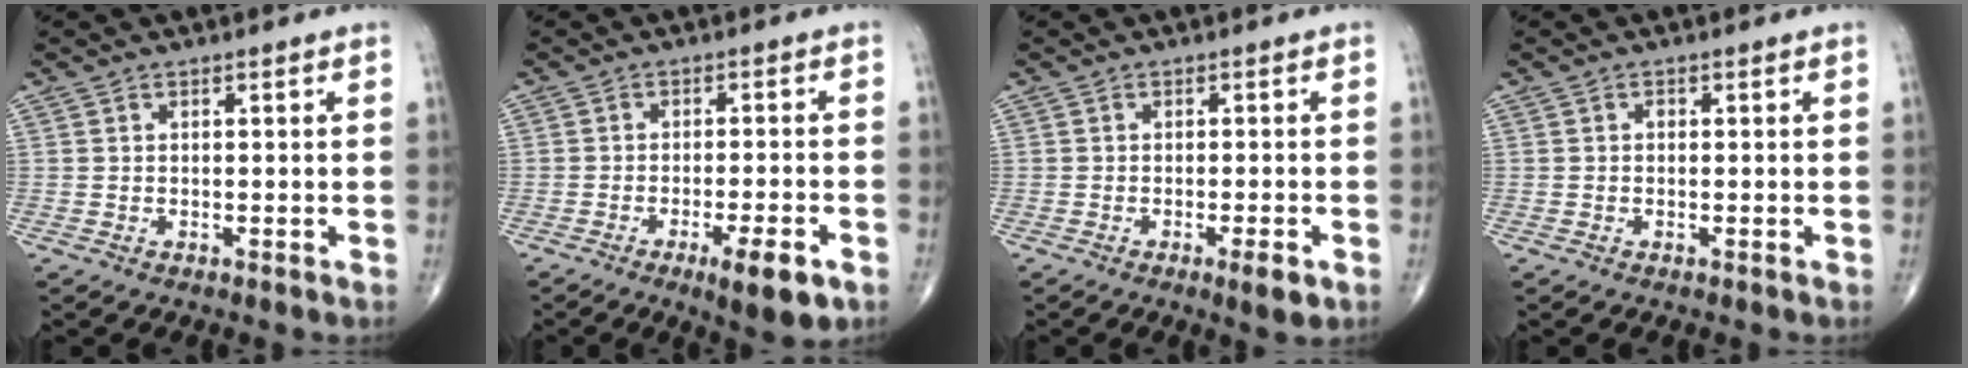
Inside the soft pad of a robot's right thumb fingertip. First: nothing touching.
{"total": 8.0, "force": [-4.0, 1.7, 6.8], "torque": [-0.099, 0.004, -0.056]}
{"total": 3.6, "force": [-1.7, 0.6, 3.1], "torque": [-0.044, -0.004, -0.026]}
{"total": 0.6, "force": [0.0, 0.5, 0.4], "torque": [-0.003, 0.002, -0.004]}